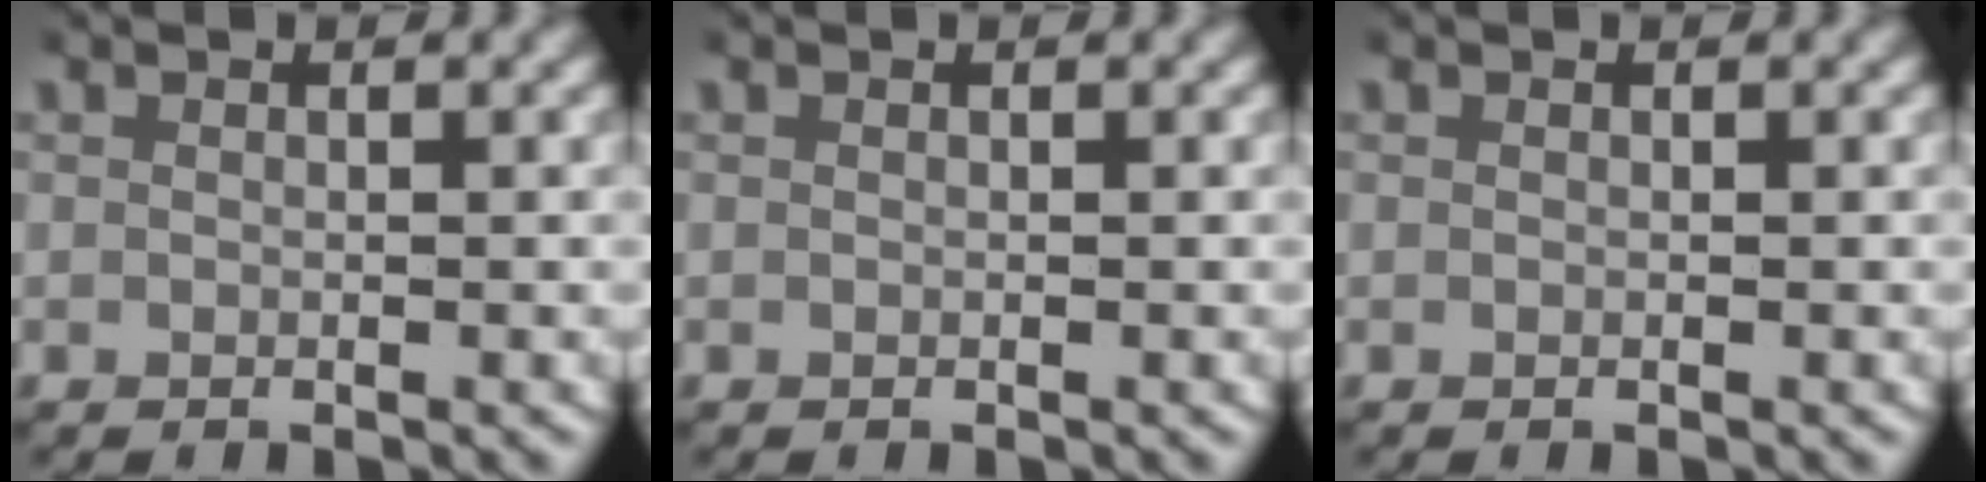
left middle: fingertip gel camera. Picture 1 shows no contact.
{"total": 0.0}
{"total": 0.0}